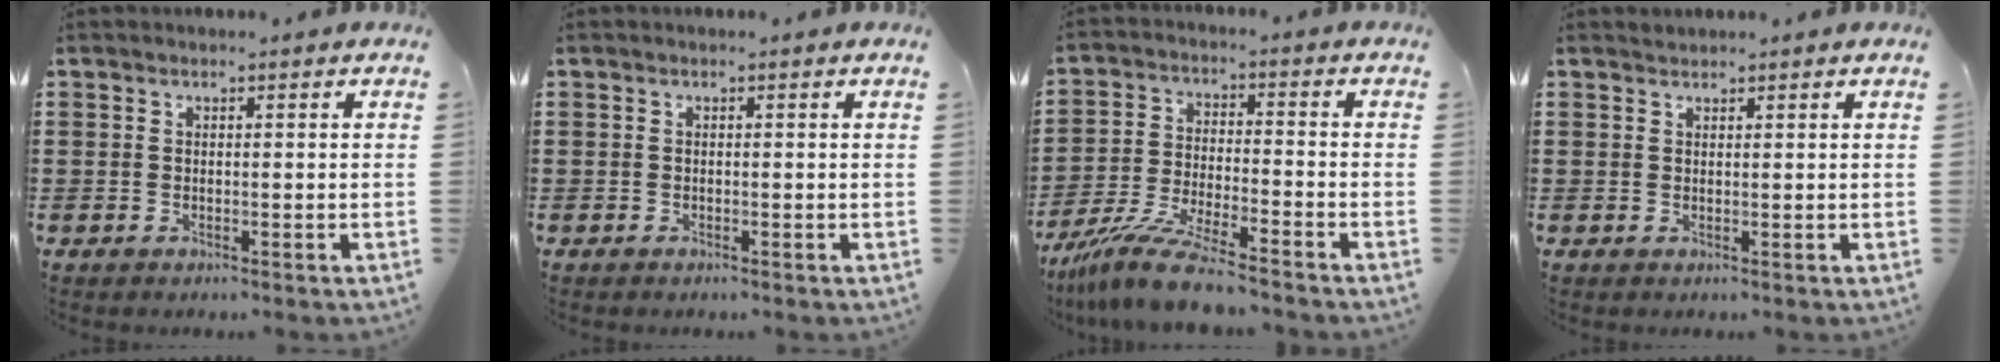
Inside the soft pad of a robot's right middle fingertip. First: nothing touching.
{"total": 0.0}
{"total": 9.5, "force": [-8.2, 0.1, 4.7], "torque": [-0.096, -0.002, -0.159]}
{"total": 0.7, "force": [0.7, 0.1, -0.2], "torque": [0.001, -0.001, 0.014]}